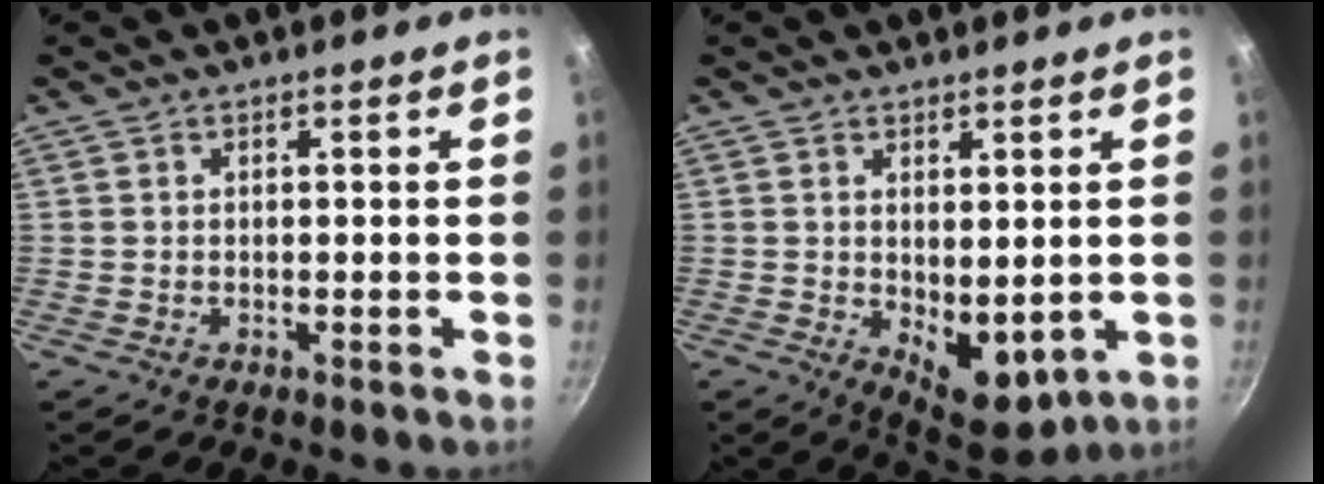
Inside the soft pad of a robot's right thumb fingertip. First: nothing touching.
{"total": 8.0, "force": [0.3, 4.4, 6.7], "torque": [-0.075, -0.024, 0.021]}